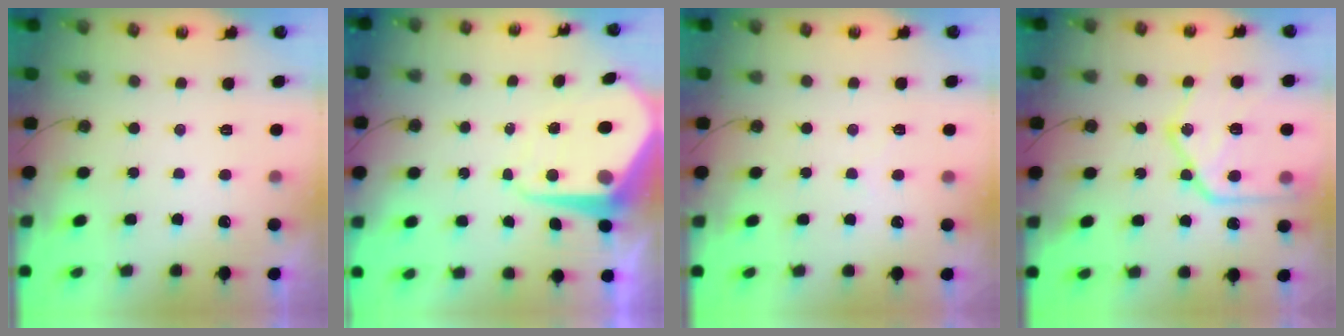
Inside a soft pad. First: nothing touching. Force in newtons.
{"total": 10.8, "press": 10.7, "slide": 0.8}
{"total": 2.9, "press": 2.9, "slide": 0.4}
{"total": 21.3, "press": 21.2, "slide": 1.8}